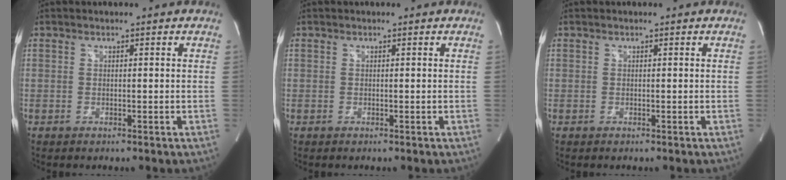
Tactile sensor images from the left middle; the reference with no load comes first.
{"total": 0.0}
{"total": 0.0}